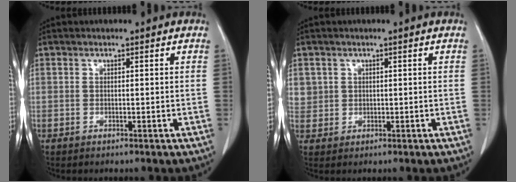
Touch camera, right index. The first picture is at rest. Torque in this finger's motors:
{"motor_torque": [0.15, -0.14, 0.02, 0.00]}